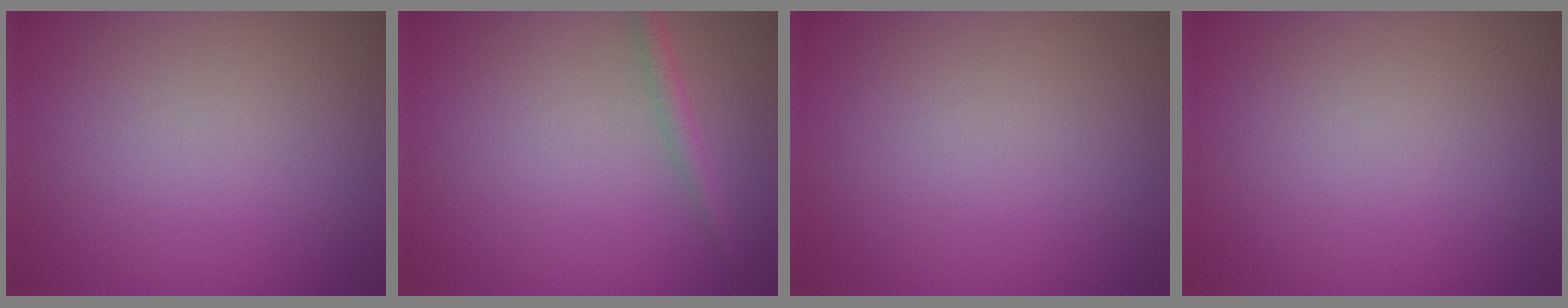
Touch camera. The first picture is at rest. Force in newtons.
{"total": 1.5, "press": 1.5, "slide": 0.0}
{"total": 0.0}
{"total": 0.0}